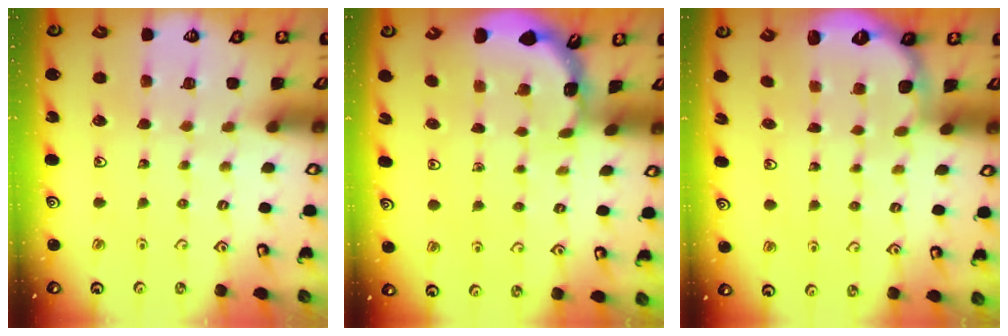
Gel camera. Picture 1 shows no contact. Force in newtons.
{"total": 1.9, "press": 1.9, "slide": 0.1}
{"total": 2.6, "press": 1.7, "slide": 1.9}